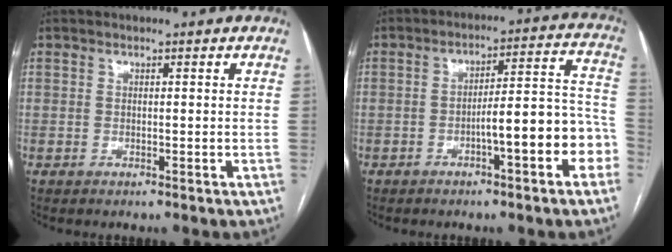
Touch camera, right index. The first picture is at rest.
{"total": 10.5, "force": [-4.1, 1.8, 9.5], "torque": [-0.118, 0.039, -0.051]}